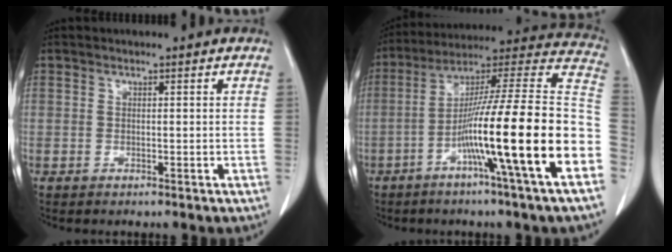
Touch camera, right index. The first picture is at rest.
{"total": 24.1, "force": [-7.9, -0.9, 22.7], "torque": [-0.304, -0.007, -0.145]}